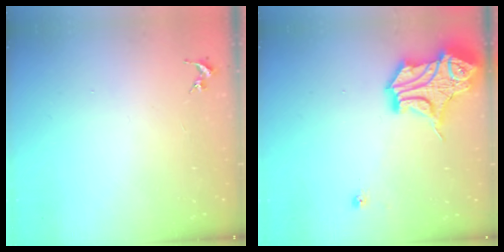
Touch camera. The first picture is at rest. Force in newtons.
{"total": 17.8, "press": 17.7, "slide": 2.0}